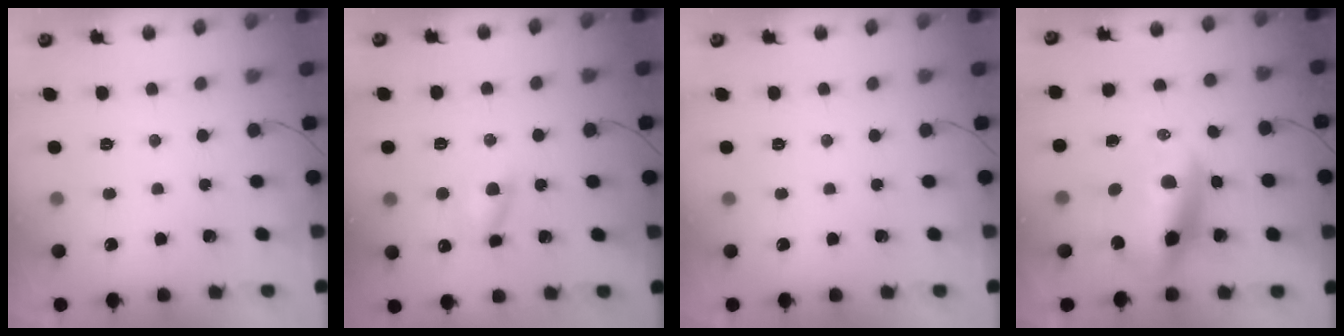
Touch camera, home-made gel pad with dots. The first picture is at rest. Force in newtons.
{"total": 6.7, "press": 6.6, "slide": 1.3}
{"total": 0.0}
{"total": 12.6, "press": 12.3, "slide": 2.8}